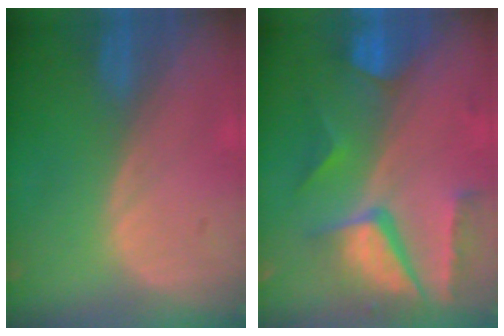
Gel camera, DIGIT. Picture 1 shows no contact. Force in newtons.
{"total": 10.3, "press": 8.8, "slide": 5.4}